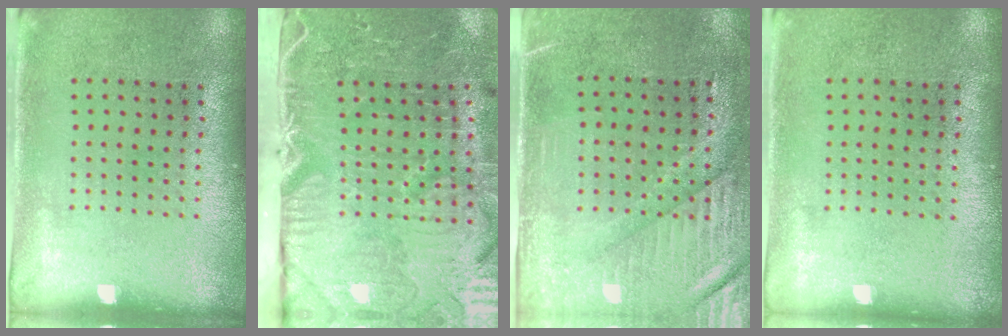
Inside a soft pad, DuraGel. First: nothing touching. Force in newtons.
{"total": 5.3, "press": 4.3, "slide": 3.1}
{"total": 3.5, "press": 3.1, "slide": 1.6}
{"total": 0.0}